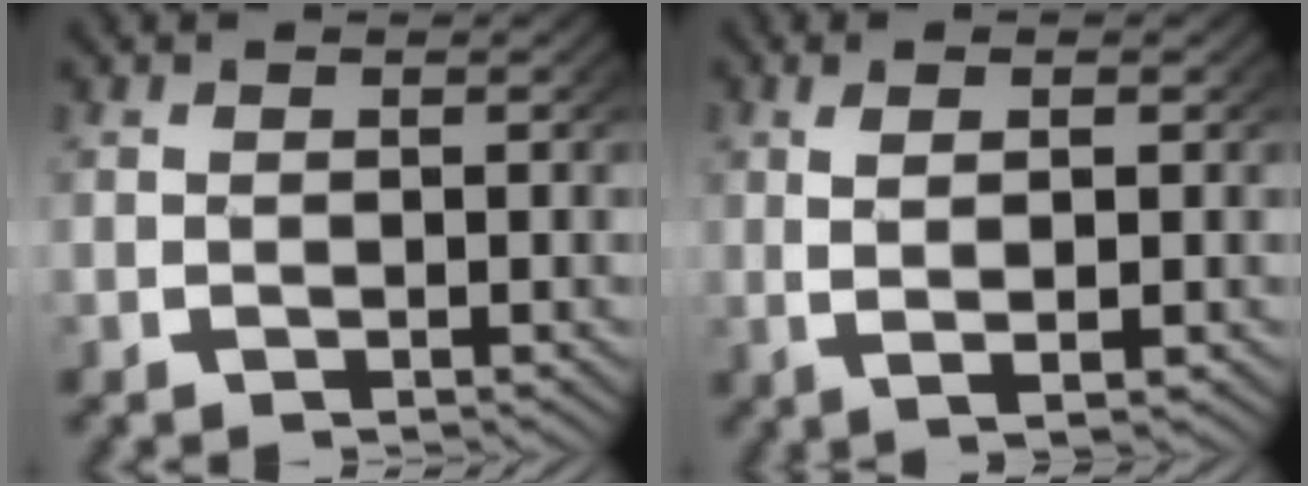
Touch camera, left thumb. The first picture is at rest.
{"total": 3.4, "force": [0.4, 0.8, 3.3], "torque": [-0.065, -0.003, 0.015]}